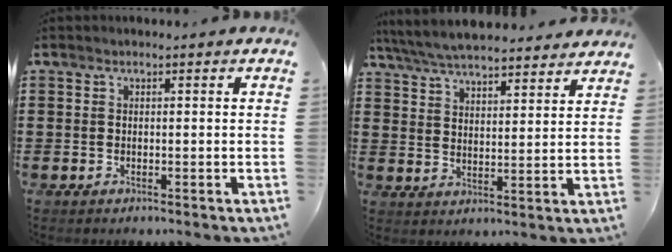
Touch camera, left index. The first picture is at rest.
{"total": 6.1, "force": [5.9, 0.4, 1.5], "torque": [-0.053, -0.027, 0.105]}